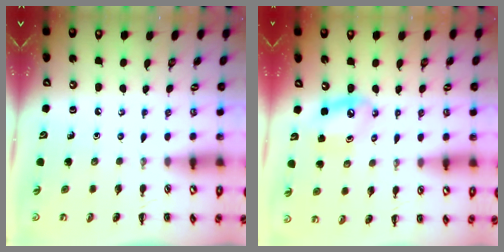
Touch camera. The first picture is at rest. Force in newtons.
{"total": 7.5, "press": 7.3, "slide": 1.8}